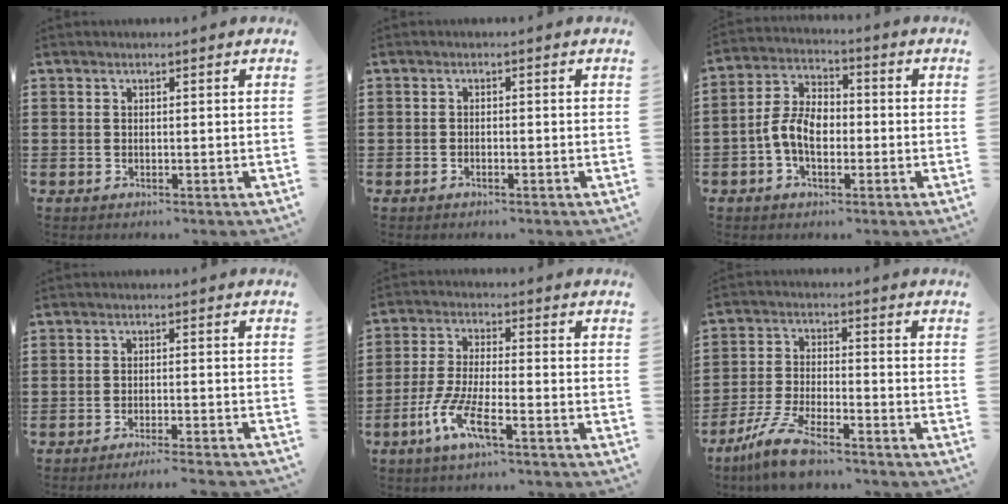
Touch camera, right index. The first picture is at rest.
{"total": 0.7, "force": [-0.7, 0.1, 0.2], "torque": [-0.006, -0.001, -0.014]}
{"total": 6.4, "force": [-1.6, 4.1, 4.8], "torque": [-0.113, 0.006, -0.035]}
{"total": 2.5, "force": [-2.3, -0.5, 0.7], "torque": [-0.012, 0.000, -0.047]}
{"total": 7.2, "force": [-4.2, 0.9, 5.8], "torque": [-0.134, -0.013, -0.083]}
{"total": 7.4, "force": [-6.1, 1.1, 4.1], "torque": [-0.094, -0.001, -0.119]}